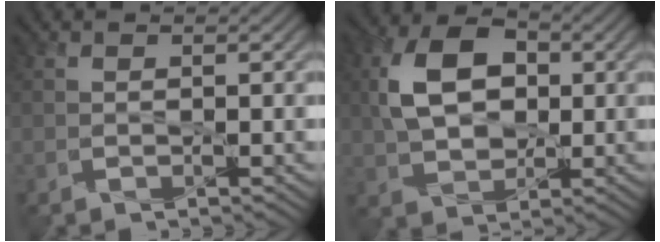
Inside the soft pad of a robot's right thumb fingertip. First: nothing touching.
{"total": 9.2, "force": [1.3, 6.3, 6.7], "torque": [-0.142, 0.010, 0.019]}